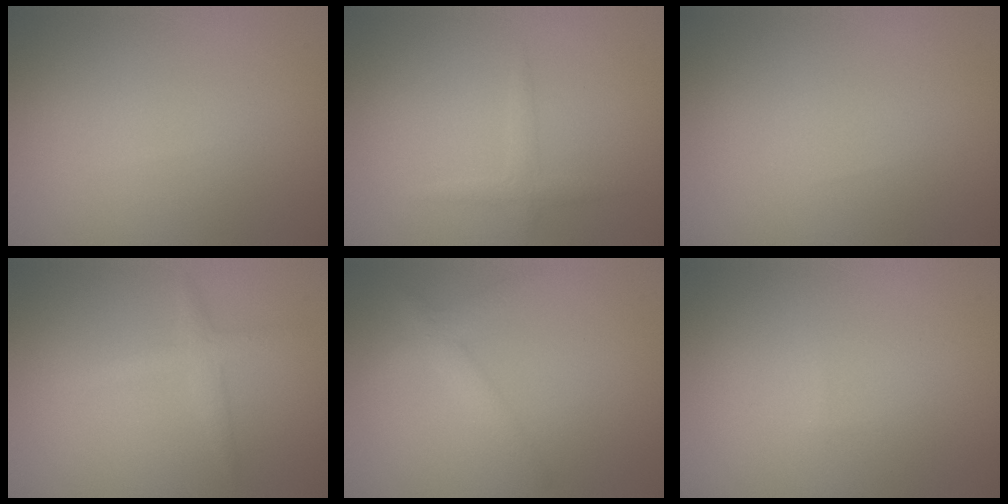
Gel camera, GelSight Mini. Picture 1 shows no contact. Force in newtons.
{"total": 1.3, "press": 1.3, "slide": 0.0}
{"total": 0.0}
{"total": 1.8, "press": 1.8, "slide": 0.1}
{"total": 2.1, "press": 2.1, "slide": 0.0}
{"total": 0.0}